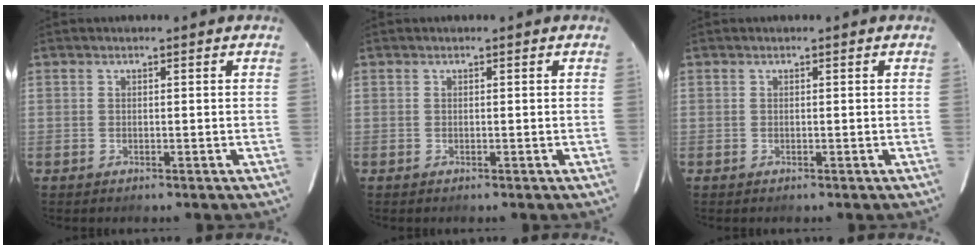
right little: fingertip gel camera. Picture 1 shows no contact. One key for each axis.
{"total": 0.0}
{"total": 0.0}